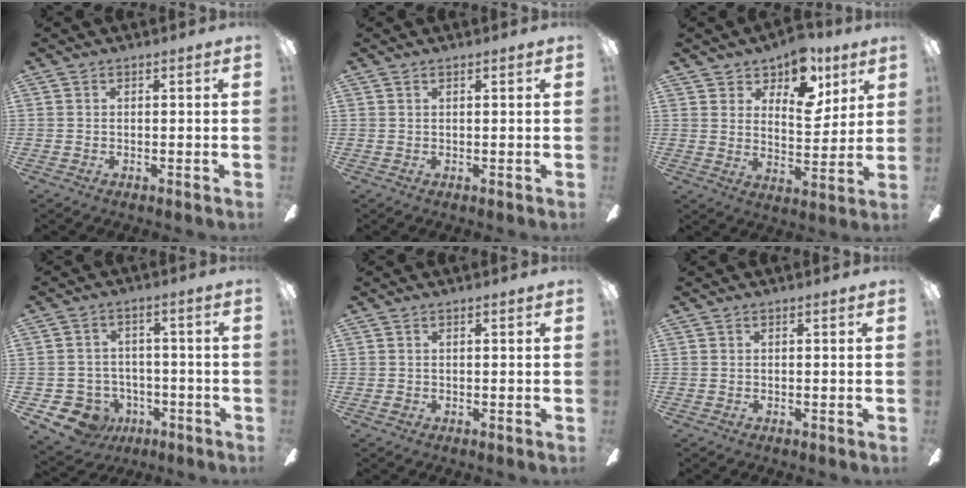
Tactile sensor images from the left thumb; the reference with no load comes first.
{"total": 0.7, "force": [0.3, 0.0, 0.6], "torque": [-0.013, 0.001, 0.006]}
{"total": 12.2, "force": [8.0, 6.8, 6.2], "torque": [-0.085, -0.044, 0.143]}
{"total": 7.5, "force": [-3.7, 6.3, 1.8], "torque": [-0.069, 0.023, -0.065]}
{"total": 0.7, "force": [-0.1, 0.4, 0.5], "torque": [-0.009, 0.002, -0.004]}
{"total": 0.0}